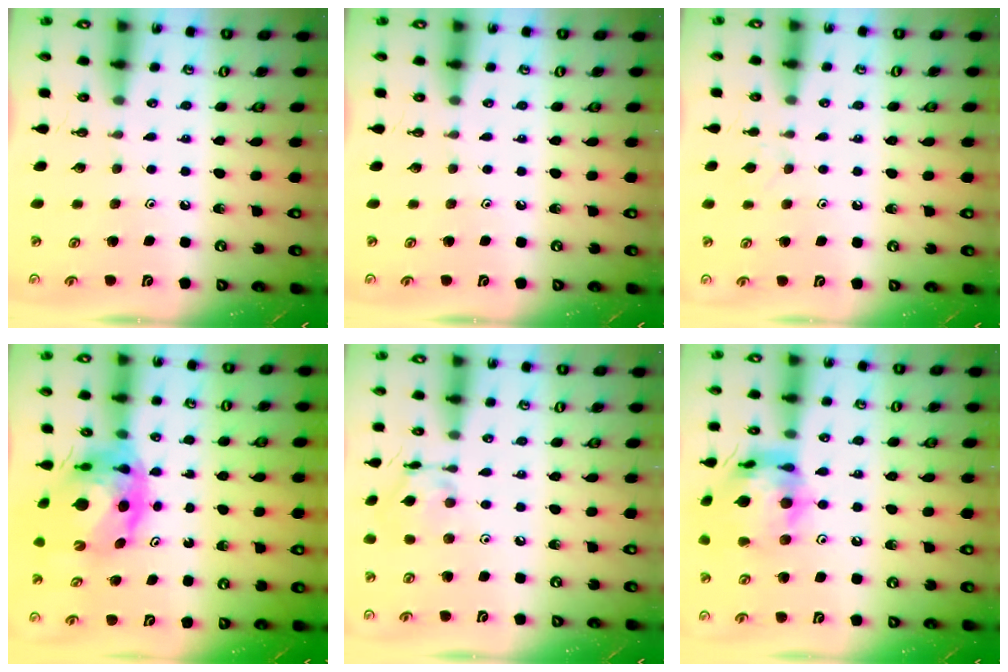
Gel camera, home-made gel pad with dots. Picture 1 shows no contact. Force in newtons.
{"total": 0.0}
{"total": 2.5, "press": 2.4, "slide": 0.6}
{"total": 12.4, "press": 12.3, "slide": 1.5}
{"total": 10.3, "press": 10.3, "slide": 0.6}
{"total": 19.4, "press": 19.3, "slide": 2.0}